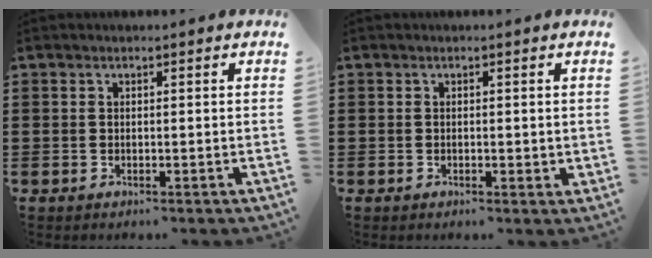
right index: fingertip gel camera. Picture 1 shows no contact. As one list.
[{"total": 0.5, "force": [0.1, 0.4, 0.3], "torque": [-0.007, 0.003, 0.000]}]